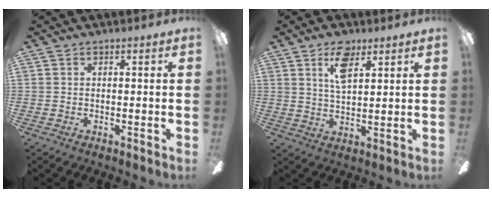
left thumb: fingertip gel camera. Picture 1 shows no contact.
{"total": 8.3, "force": [4.7, 3.9, 5.6], "torque": [-0.090, -0.007, 0.079]}